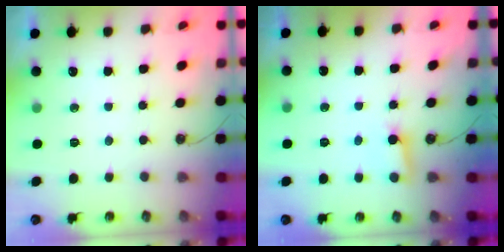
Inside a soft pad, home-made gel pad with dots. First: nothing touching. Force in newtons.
{"total": 3.3, "press": 3.3, "slide": 0.3}